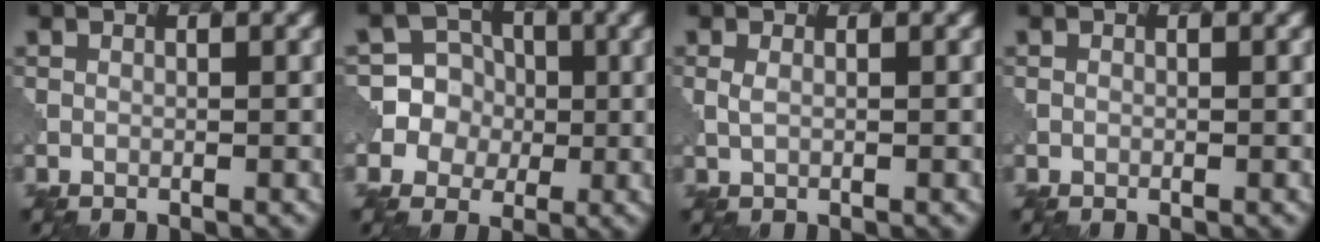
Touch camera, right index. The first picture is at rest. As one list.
[{"total": 8.5, "force": [-0.3, 8.2, 2.1], "torque": [-0.054, 0.027, -0.023]}, {"total": 1.0, "force": [0.2, 0.5, 0.8], "torque": [-0.021, 0.000, 0.005]}, {"total": 0.0}]